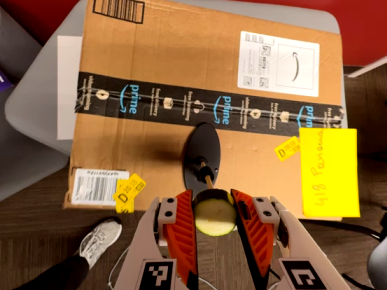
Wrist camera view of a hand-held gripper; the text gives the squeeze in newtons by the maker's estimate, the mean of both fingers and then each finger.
{"total": 11.5, "left": 11.5, "right": 11.5}